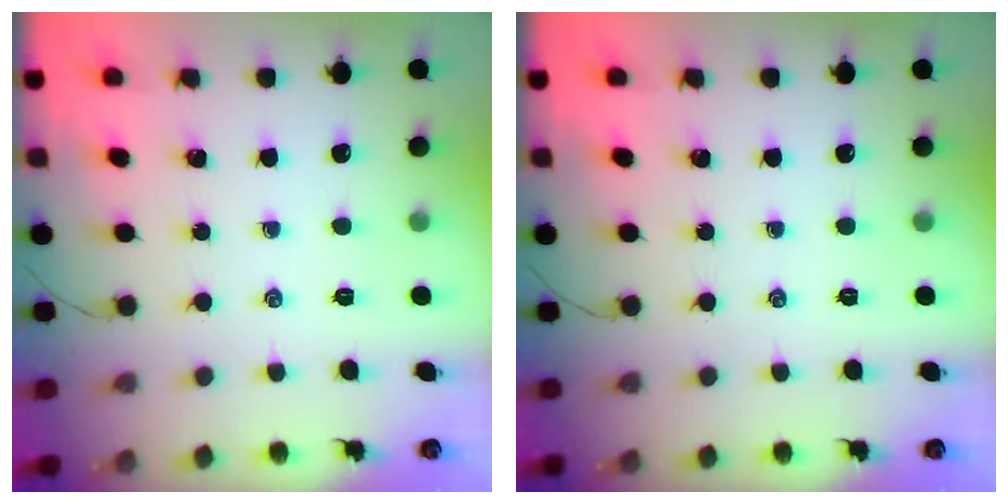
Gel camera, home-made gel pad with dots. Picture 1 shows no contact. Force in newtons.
{"total": 0.0}